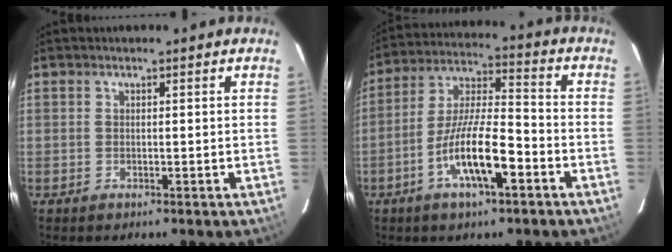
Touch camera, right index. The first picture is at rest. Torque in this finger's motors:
{"motor_torque": [1.27, -0.87, 0.87, 0.20]}